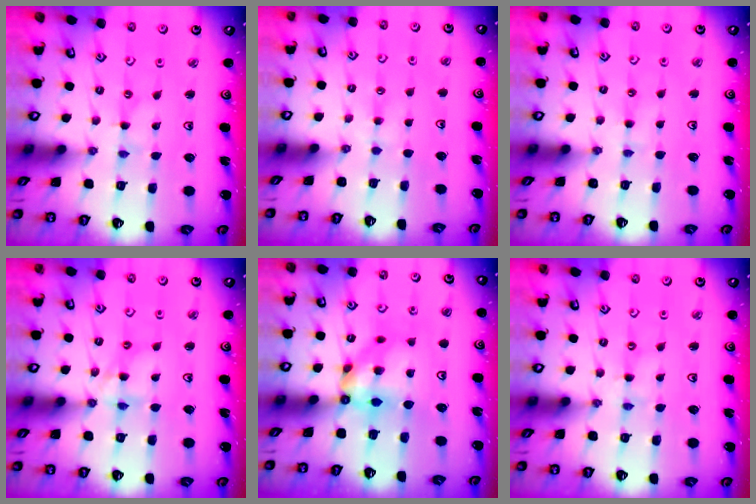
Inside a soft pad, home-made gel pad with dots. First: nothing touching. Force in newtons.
{"total": 3.3, "press": 3.3, "slide": 0.4}
{"total": 2.4, "press": 2.3, "slide": 0.4}
{"total": 6.6, "press": 6.6, "slide": 0.6}
{"total": 6.6, "press": 6.6, "slide": 0.6}
{"total": 0.0}